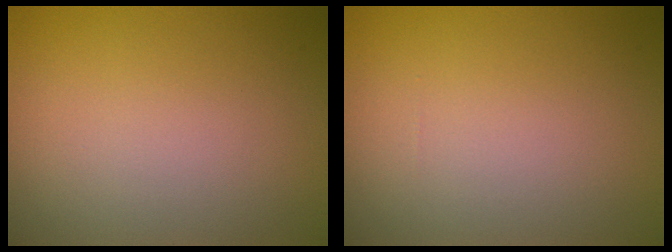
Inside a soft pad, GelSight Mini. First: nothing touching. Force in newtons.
{"total": 0.0}